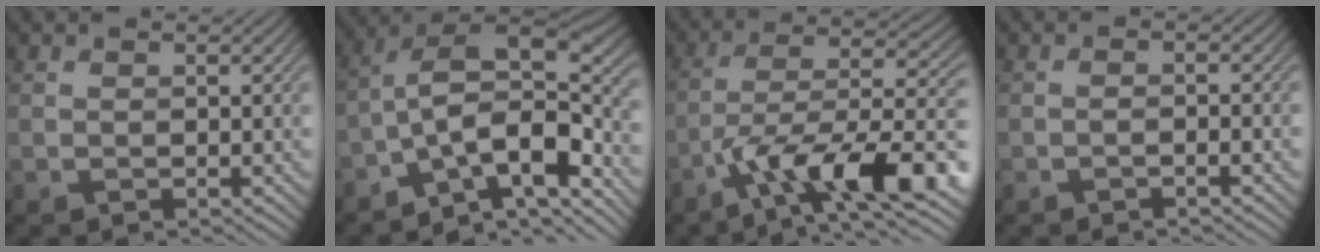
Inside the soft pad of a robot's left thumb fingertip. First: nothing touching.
{"total": 12.9, "force": [-6.6, 5.3, 9.6], "torque": [-0.162, 0.008, -0.134]}
{"total": 13.2, "force": [-6.5, 4.3, 10.6], "torque": [-0.174, -0.001, -0.114]}
{"total": 1.4, "force": [-0.9, 0.2, 1.0], "torque": [-0.018, 0.006, -0.022]}